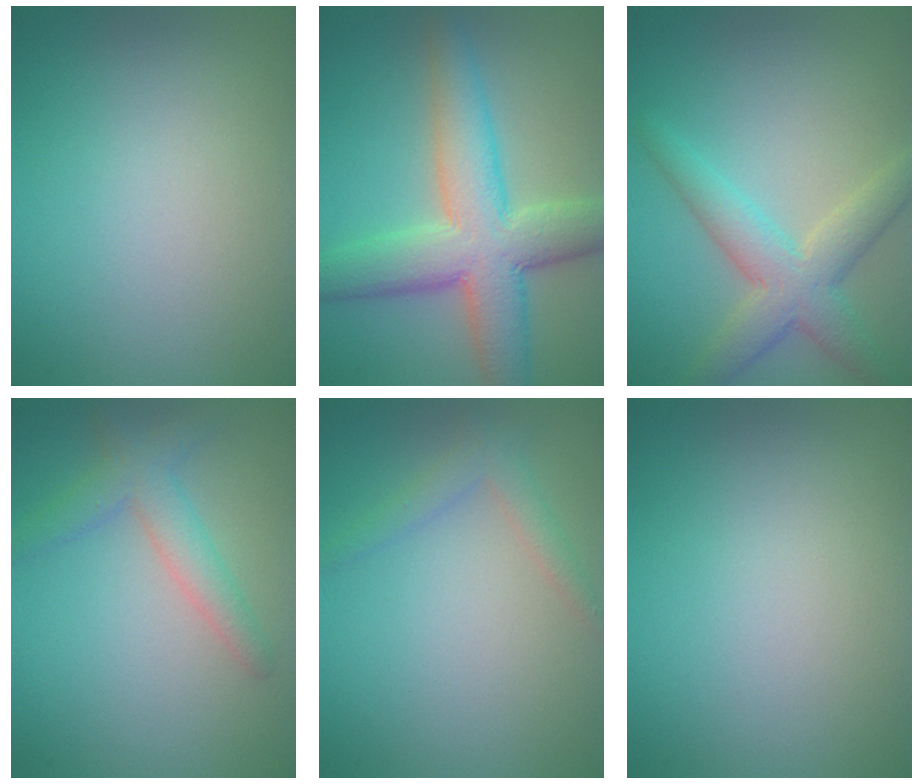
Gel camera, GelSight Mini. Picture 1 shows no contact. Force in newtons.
{"total": 8.5, "press": 8.5, "slide": 0.2}
{"total": 5.0, "press": 5.0, "slide": 0.2}
{"total": 3.1, "press": 3.1, "slide": 0.1}
{"total": 1.9, "press": 1.9, "slide": 0.2}
{"total": 0.0}